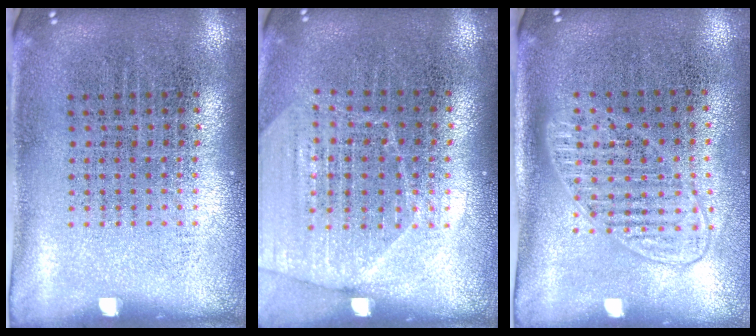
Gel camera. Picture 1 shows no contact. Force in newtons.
{"total": 1.6, "press": 1.5, "slide": 0.3}
{"total": 1.4, "press": 1.2, "slide": 0.7}